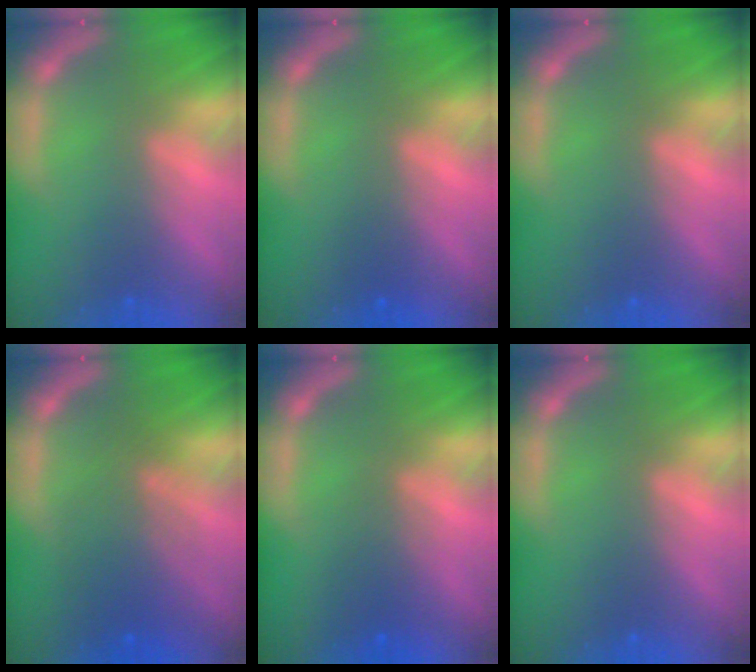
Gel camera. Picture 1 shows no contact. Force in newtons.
{"total": 1.0}
{"total": 0.0}
{"total": 6.0}
{"total": 2.5}
{"total": 0.0}